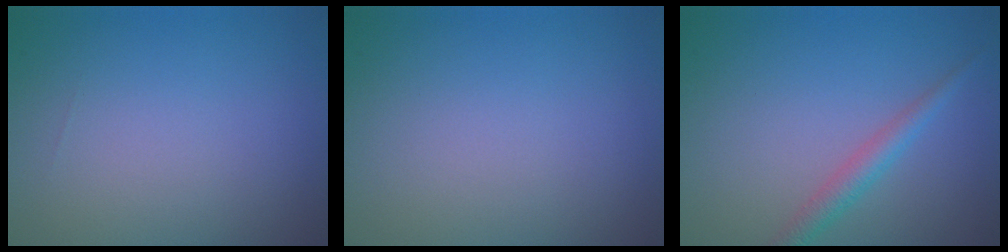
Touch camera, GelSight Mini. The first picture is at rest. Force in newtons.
{"total": 0.0}
{"total": 2.0, "press": 2.0, "slide": 0.0}